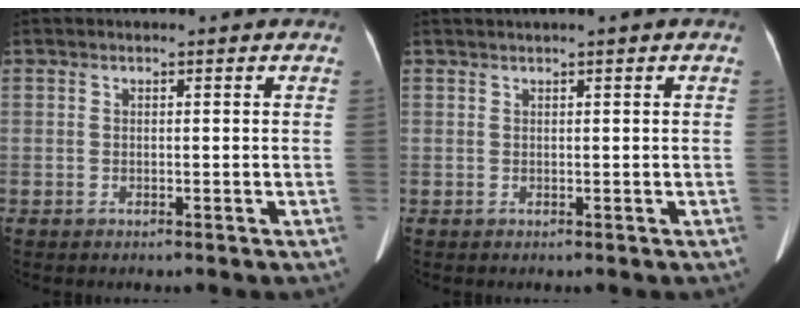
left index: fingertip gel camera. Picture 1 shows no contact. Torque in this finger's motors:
{"motor_torque": [-0.30, -0.17, -0.59, -0.15]}